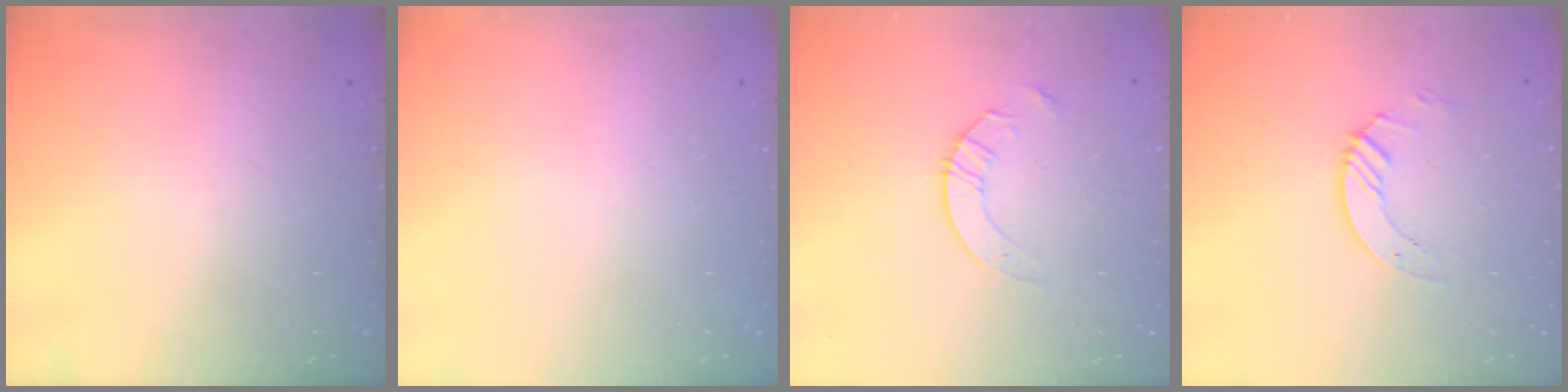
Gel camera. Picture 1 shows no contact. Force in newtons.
{"total": 0.0}
{"total": 4.9, "press": 4.9, "slide": 0.5}
{"total": 4.0, "press": 4.0, "slide": 0.3}